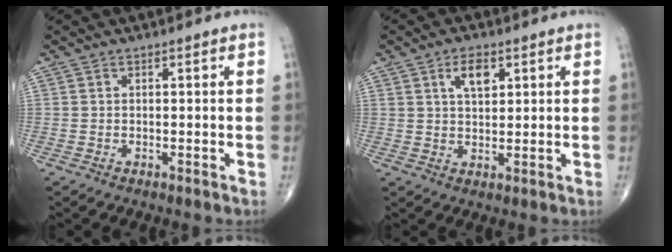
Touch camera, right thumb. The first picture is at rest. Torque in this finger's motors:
{"motor_torque": [0.59, 0.72, 0.50, 0.23, 0.00]}